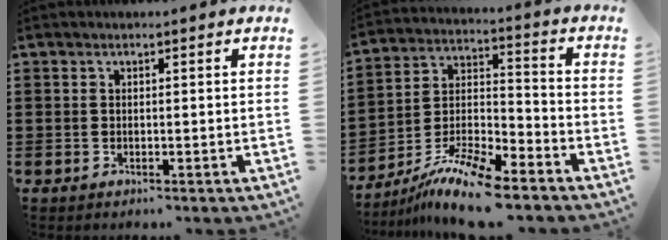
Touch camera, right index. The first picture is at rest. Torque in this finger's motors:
{"motor_torque": [1.19, -0.95, 0.70, 0.11]}